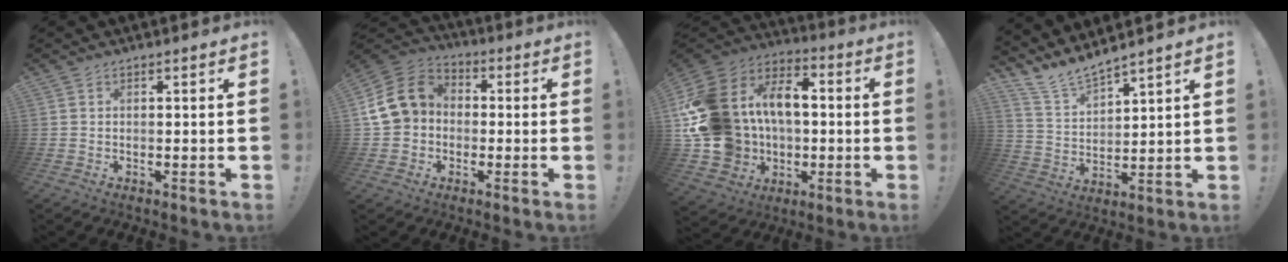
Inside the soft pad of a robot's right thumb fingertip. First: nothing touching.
{"total": 14.1, "force": [1.0, 11.8, 7.5], "torque": [-0.142, 0.017, 0.025]}
{"total": 22.2, "force": [3.6, 17.7, 12.9], "torque": [-0.290, -0.016, 0.104]}
{"total": 9.0, "force": [8.6, 1.2, 2.2], "torque": [-0.060, -0.070, 0.162]}